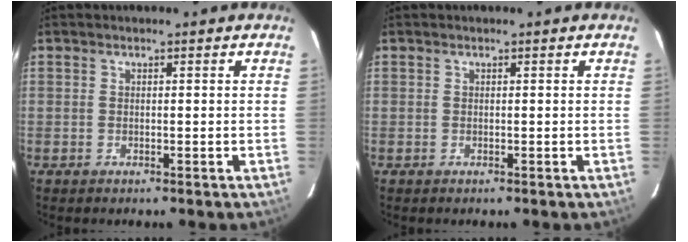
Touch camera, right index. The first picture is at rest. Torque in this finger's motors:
{"motor_torque": [-0.28, 0.28, 0.03, 0.00]}